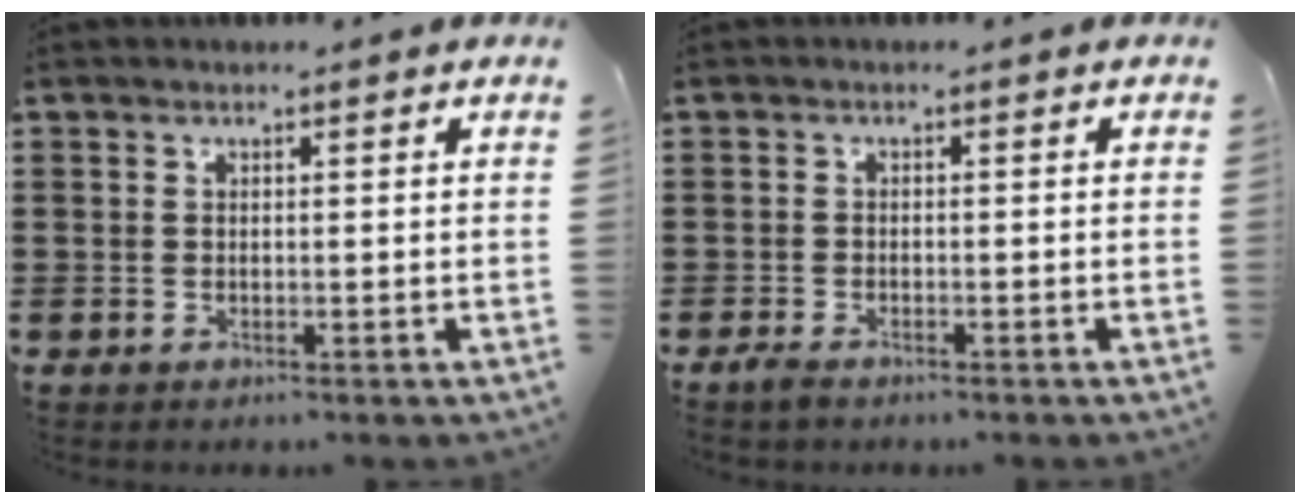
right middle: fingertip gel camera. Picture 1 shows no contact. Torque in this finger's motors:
{"motor_torque": [0.14, 0.09, 0.04, 0.02]}